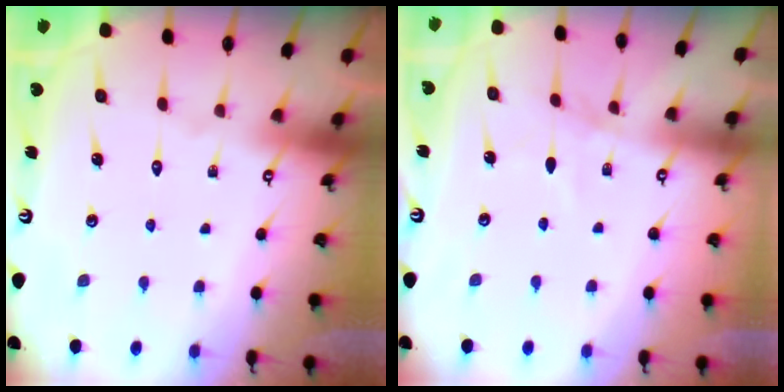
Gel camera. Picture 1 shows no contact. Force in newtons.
{"total": 2.6, "press": 2.6, "slide": 0.3}